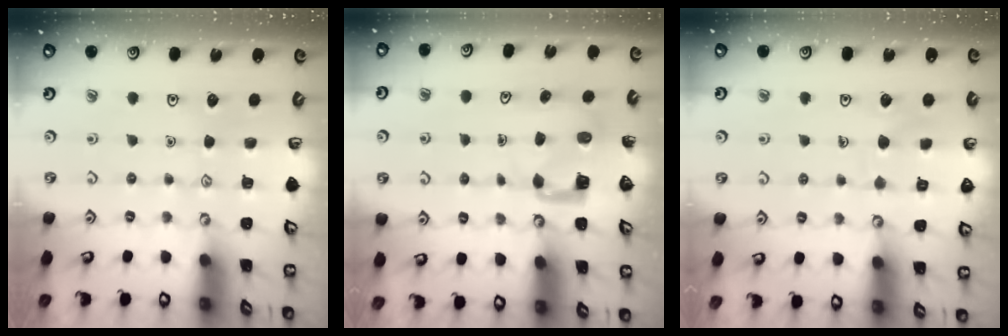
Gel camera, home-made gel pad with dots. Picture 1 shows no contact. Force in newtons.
{"total": 4.1, "press": 4.1, "slide": 0.1}
{"total": 6.1, "press": 6.1, "slide": 0.3}